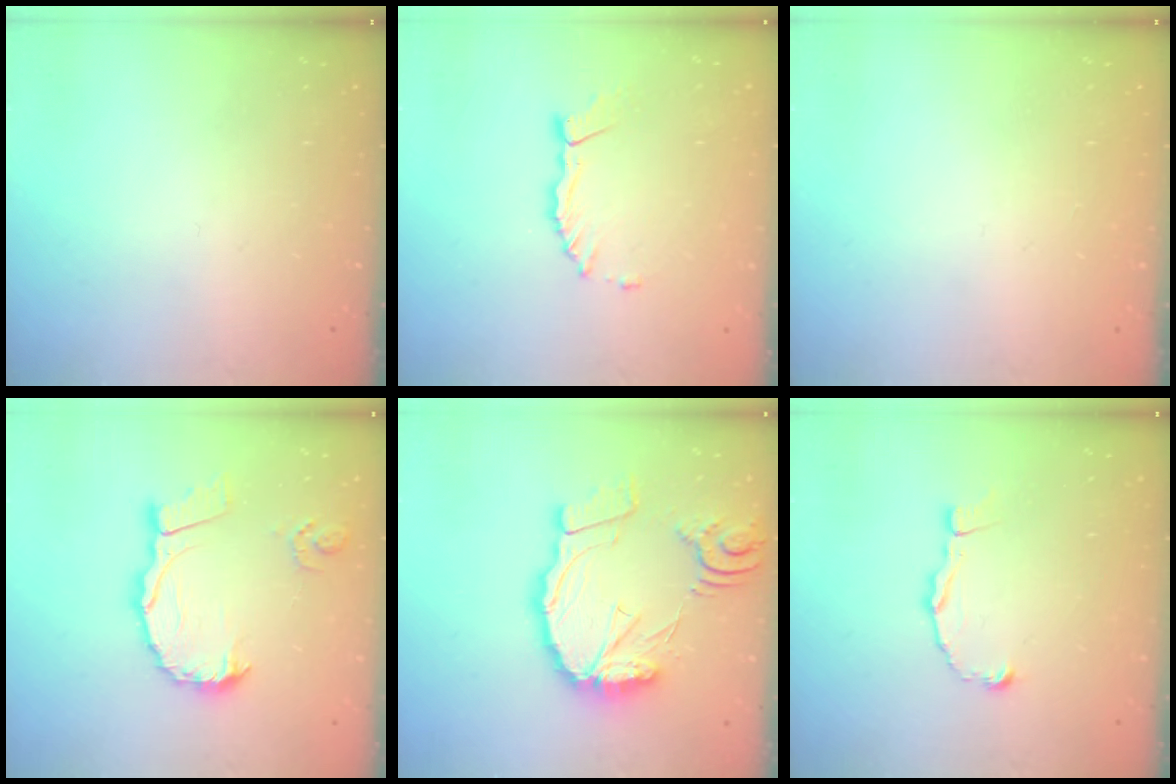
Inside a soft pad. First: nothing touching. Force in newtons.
{"total": 3.8, "press": 3.8, "slide": 0.3}
{"total": 1.6, "press": 1.5, "slide": 0.5}
{"total": 12.0, "press": 12.0, "slide": 0.9}
{"total": 19.4, "press": 19.2, "slide": 2.1}
{"total": 3.0, "press": 3.0, "slide": 0.1}